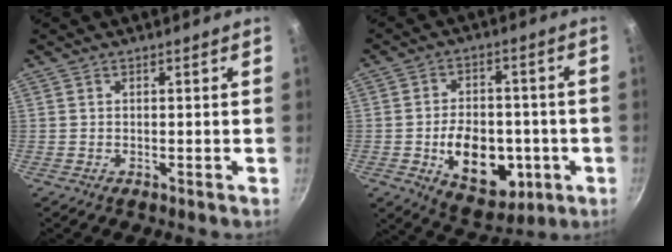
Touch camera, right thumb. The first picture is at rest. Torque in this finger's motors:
{"motor_torque": [-0.24, 0.51, 0.03, -0.01, 0.10]}